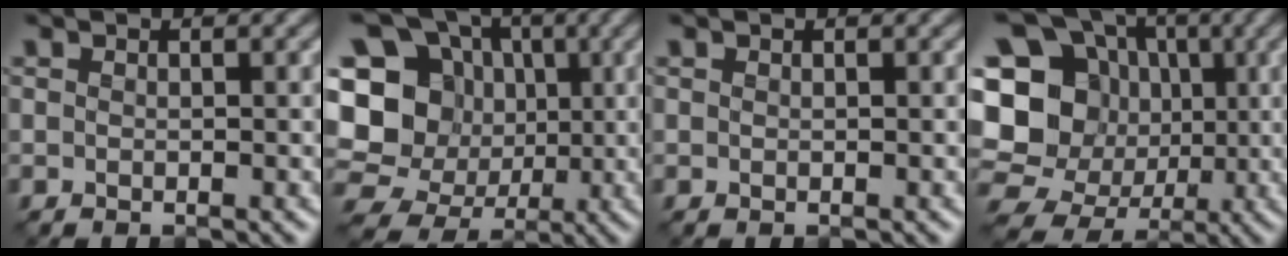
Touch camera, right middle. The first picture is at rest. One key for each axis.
{"total": 17.2, "fx": -0.3, "fy": 15.9, "fz": 6.6, "tx": -0.172, "ty": 0.024, "tz": -0.028}
{"total": 0.0}
{"total": 19.9, "fx": -0.6, "fy": 18.3, "fz": 7.9, "tx": -0.185, "ty": 0.021, "tz": -0.045}